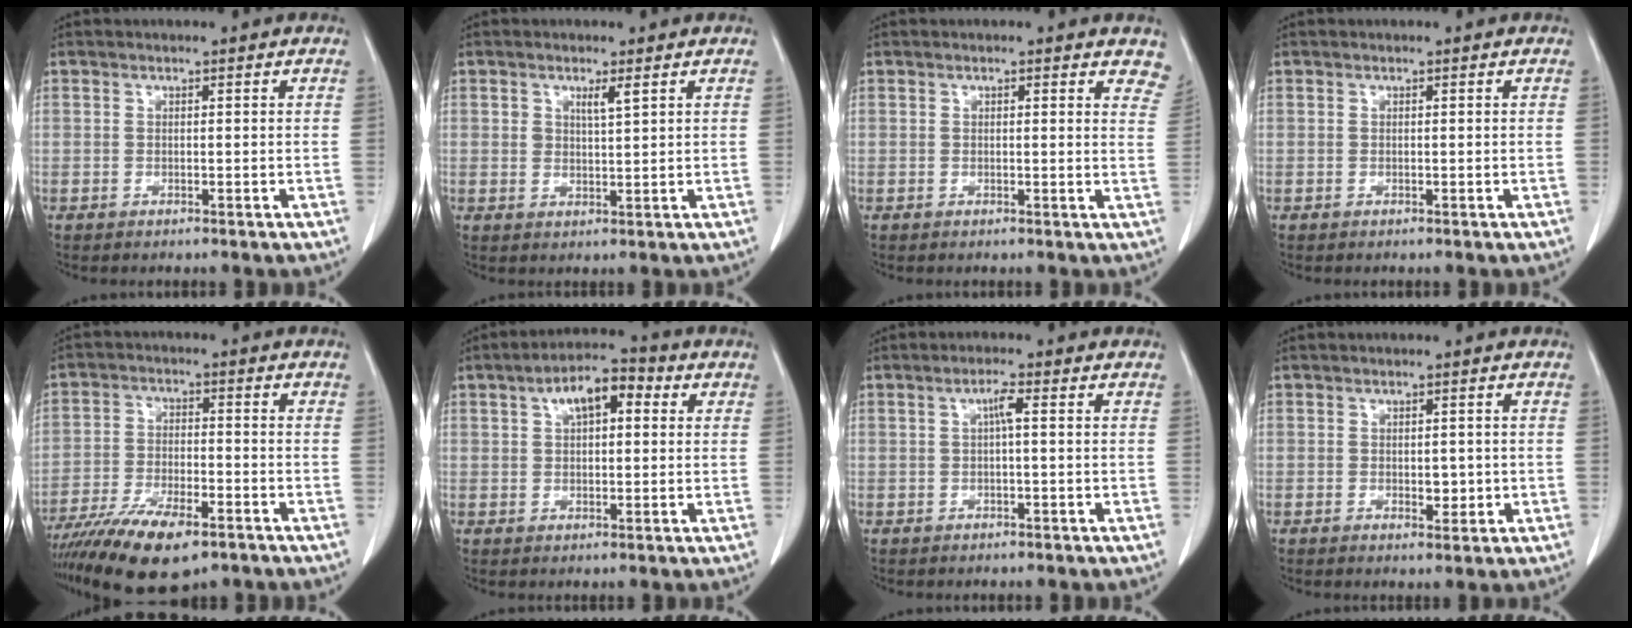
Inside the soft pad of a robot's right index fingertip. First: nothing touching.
{"total": 2.3, "force": [1.3, 0.4, 1.8], "torque": [-0.034, -0.004, 0.024]}
{"total": 4.7, "force": [3.7, 1.4, 2.5], "torque": [-0.009, -0.004, 0.023]}
{"total": 0.0}
{"total": 14.0, "force": [-9.6, 4.3, 9.3], "torque": [-0.173, -0.023, -0.164]}
{"total": 7.8, "force": [2.8, 3.4, 6.4], "torque": [-0.100, 0.032, 0.040]}
{"total": 2.2, "force": [0.4, 0.3, 2.1], "torque": [-0.039, 0.004, 0.006]}
{"total": 2.5, "force": [-0.2, 1.4, 2.0], "torque": [-0.027, -0.002, 0.003]}